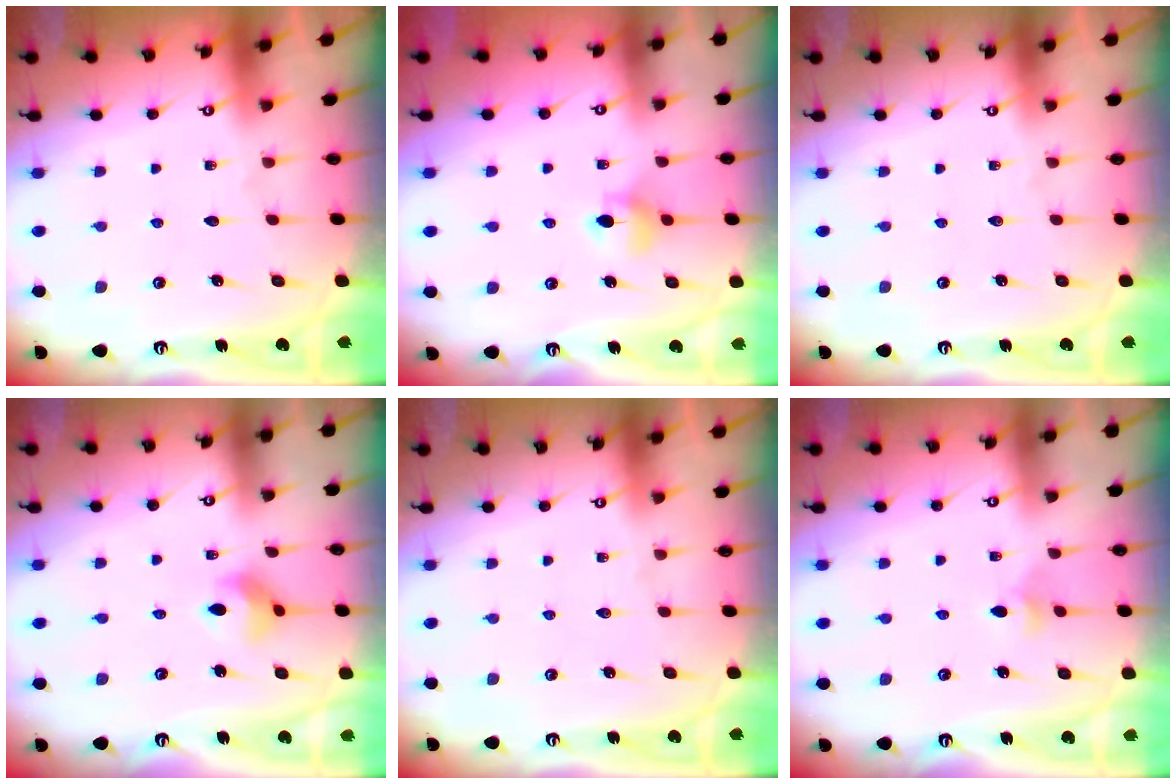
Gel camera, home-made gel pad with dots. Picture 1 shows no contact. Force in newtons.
{"total": 6.1, "press": 6.1, "slide": 0.7}
{"total": 0.0}
{"total": 7.0, "press": 6.9, "slide": 0.9}
{"total": 0.0}
{"total": 3.4, "press": 3.3, "slide": 0.7}